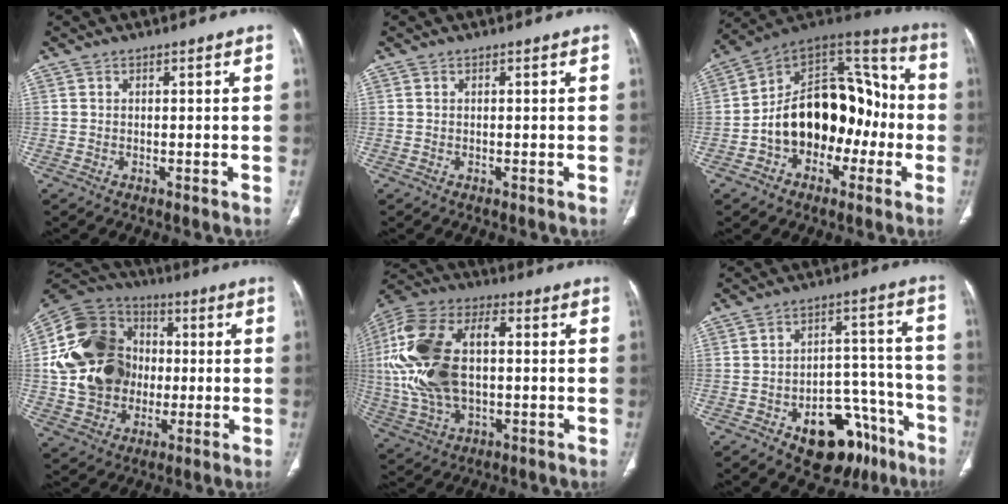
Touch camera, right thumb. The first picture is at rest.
{"total": 0.0}
{"total": 22.2, "force": [-4.3, 14.8, 16.0], "torque": [-0.210, 0.068, -0.066]}
{"total": 21.5, "force": [0.3, 17.4, 12.6], "torque": [-0.224, 0.023, 0.010]}
{"total": 22.3, "force": [1.1, 12.5, 18.3], "torque": [-0.398, 0.015, 0.022]}
{"total": 16.6, "force": [-9.4, 9.8, 9.6], "torque": [-0.075, 0.083, -0.125]}